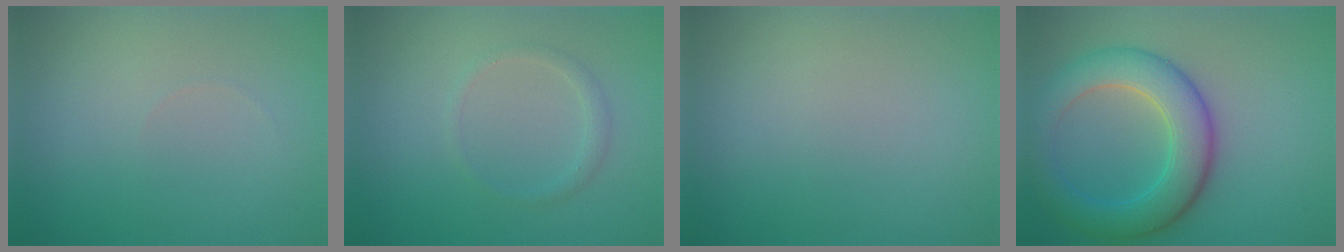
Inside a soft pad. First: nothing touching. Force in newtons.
{"total": 1.1, "press": 1.0, "slide": 0.1}
{"total": 0.0}
{"total": 6.6, "press": 6.6, "slide": 0.3}